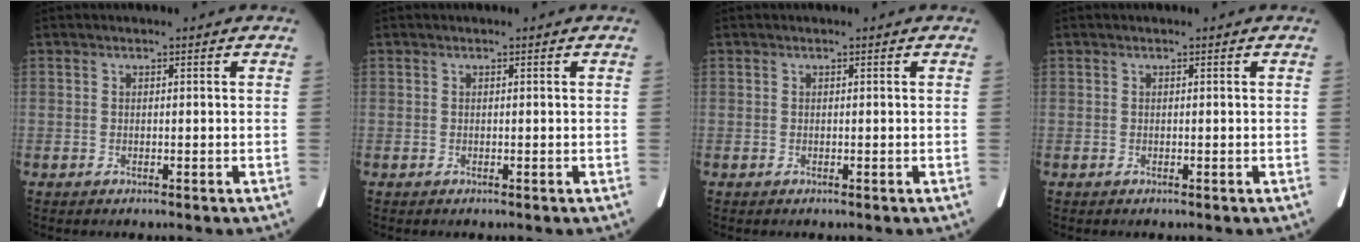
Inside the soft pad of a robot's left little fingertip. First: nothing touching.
{"total": 0.0}
{"total": 0.0}
{"total": 0.0}